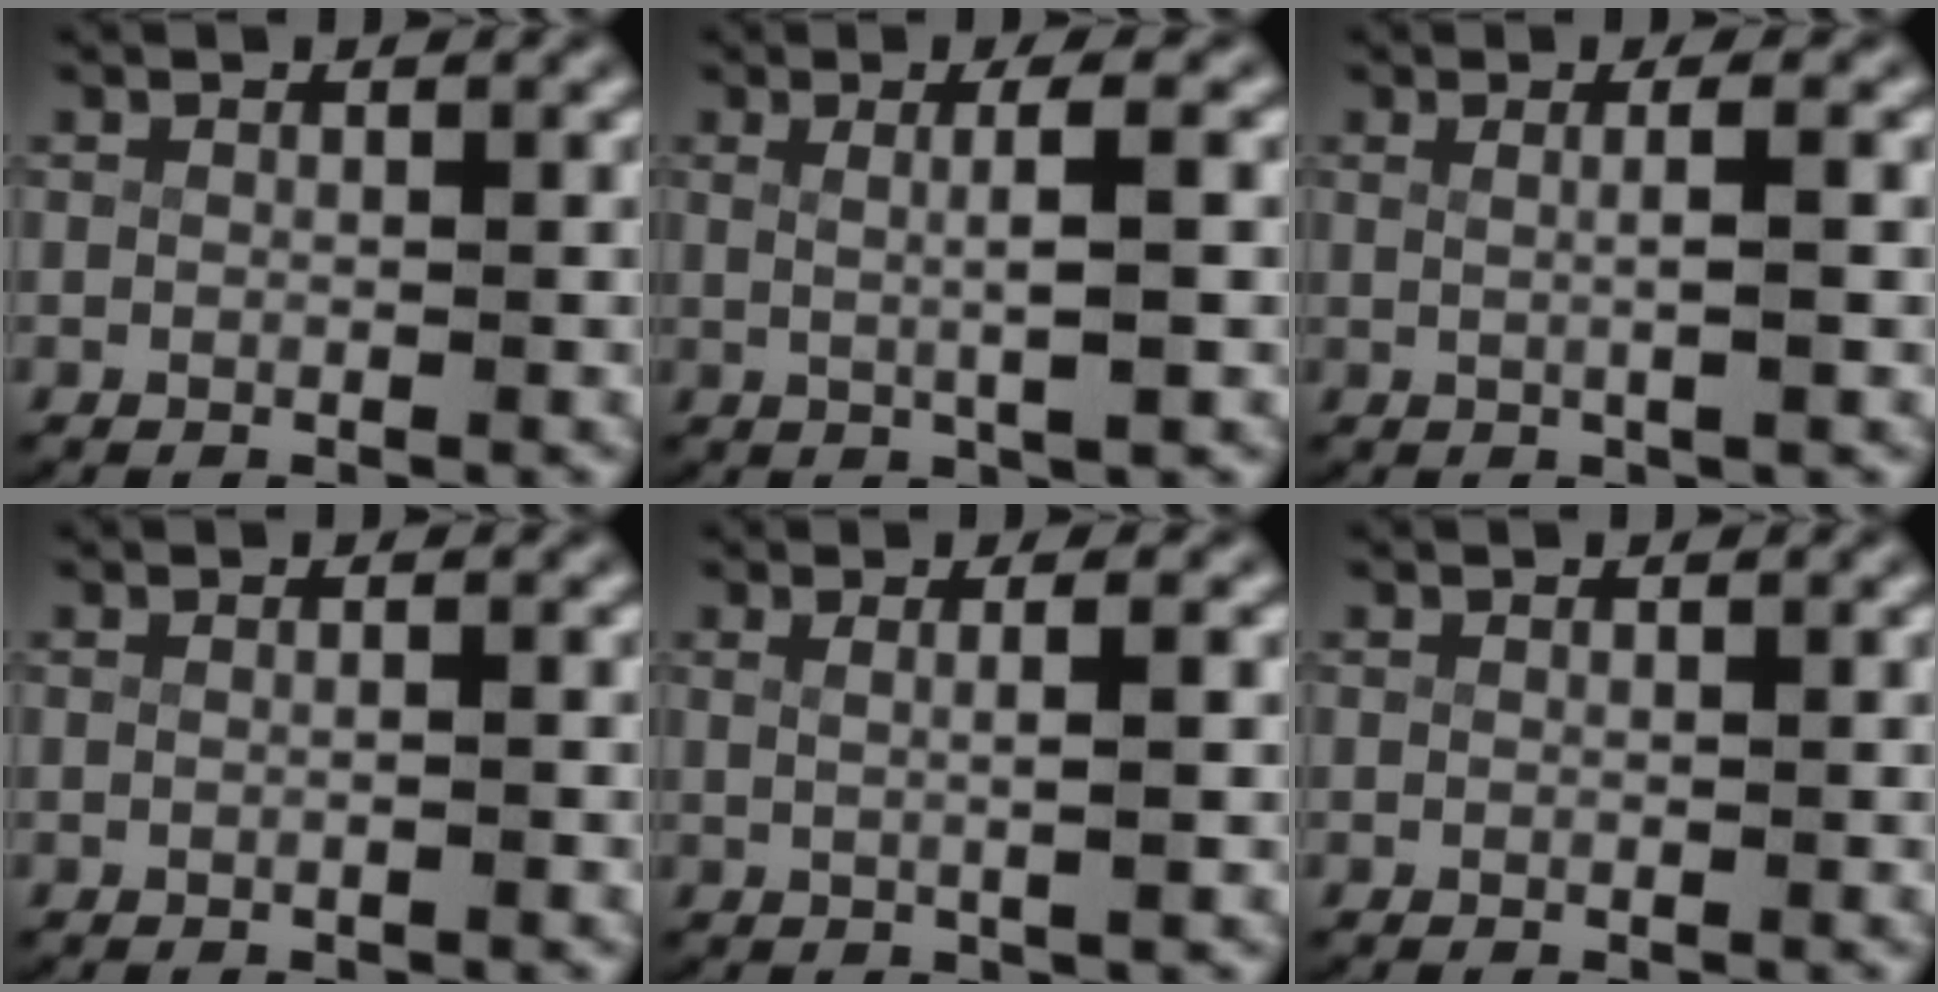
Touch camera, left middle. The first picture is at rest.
{"total": 3.6, "force": [0.7, 0.1, 3.5], "torque": [-0.057, -0.002, 0.016]}
{"total": 2.4, "force": [0.4, -0.1, 2.3], "torque": [-0.038, 0.000, 0.008]}
{"total": 0.6, "force": [-0.3, -0.2, 0.5], "torque": [-0.009, -0.001, -0.006]}
{"total": 2.4, "force": [0.5, 0.0, 2.3], "torque": [-0.040, -0.001, 0.012]}
{"total": 0.0}